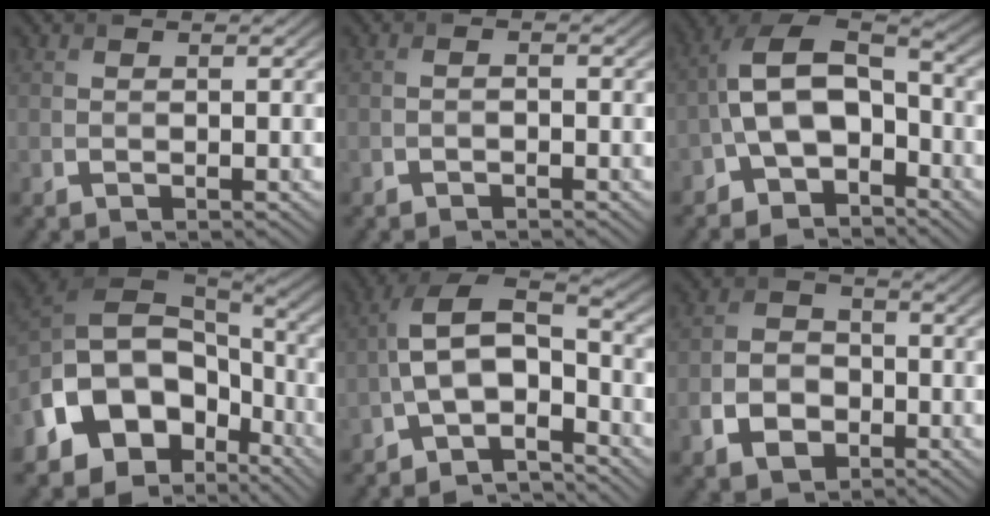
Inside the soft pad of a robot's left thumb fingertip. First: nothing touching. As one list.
[{"total": 0.9, "force": [-0.7, 0.3, 0.4], "torque": [-0.008, 0.003, -0.012]}, {"total": 11.8, "force": [-4.6, 7.1, 8.2], "torque": [-0.165, -0.002, -0.095]}, {"total": 16.4, "force": [-6.2, 11.8, 9.7], "torque": [-0.236, -0.024, -0.101]}, {"total": 9.8, "force": [-4.5, 4.6, 7.4], "torque": [-0.147, 0.008, -0.091]}, {"total": 5.7, "force": [-2.6, 4.1, 3.0], "torque": [-0.060, -0.004, -0.056]}]